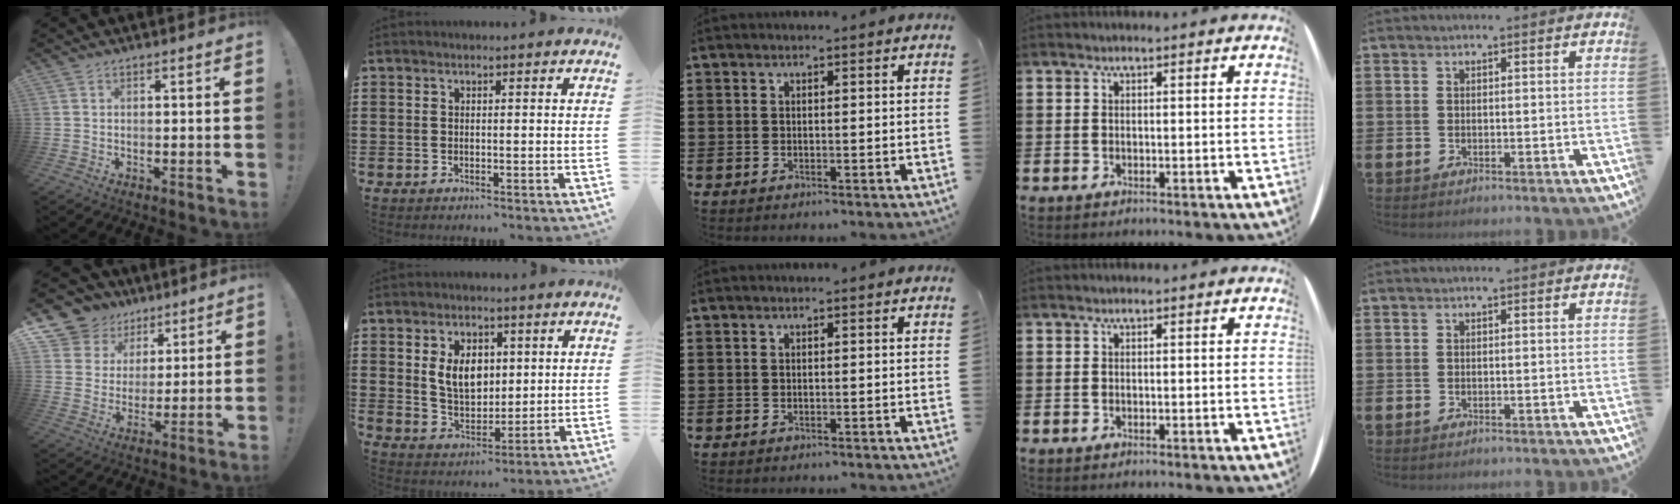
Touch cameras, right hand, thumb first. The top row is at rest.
{"thumb": {"total": 11.0, "force": [6.6, 8.5, 2.0], "torque": [-0.035, -0.052, 0.138]}, "index": {"total": 7.1, "force": [1.8, 4.7, 5.0], "torque": [-0.103, 0.006, 0.026]}}